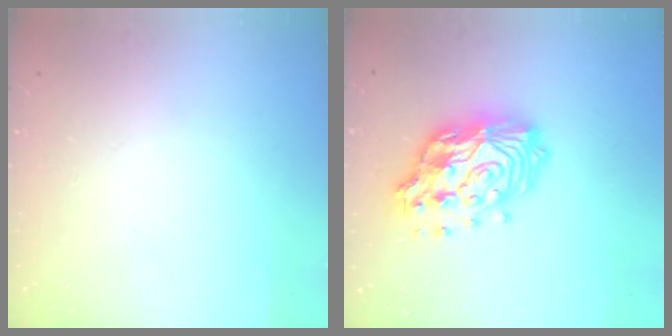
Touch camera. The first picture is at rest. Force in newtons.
{"total": 18.7, "press": 18.6, "slide": 1.5}